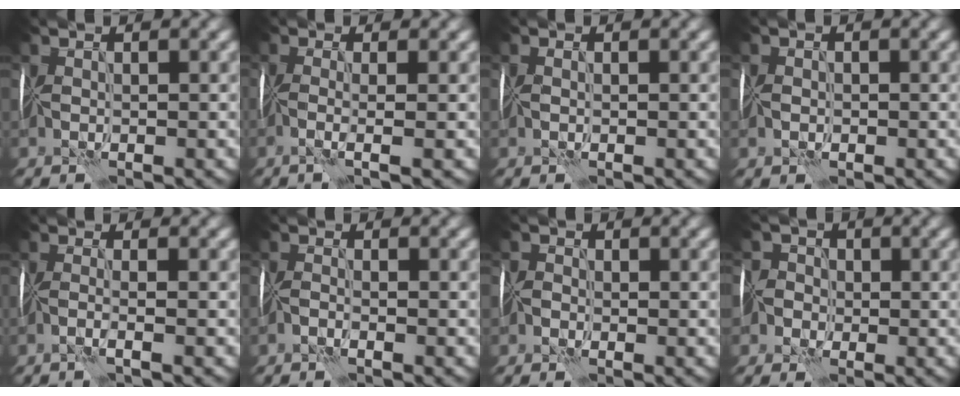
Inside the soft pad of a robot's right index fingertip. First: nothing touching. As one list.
[{"total": 2.3, "force": [-0.8, 0.2, 2.1], "torque": [-0.037, -0.006, -0.027]}, {"total": 0.6, "force": [-0.1, 0.4, 0.5], "torque": [-0.010, 0.001, -0.006]}, {"total": 1.1, "force": [-0.6, 0.8, 0.4], "torque": [-0.011, -0.005, -0.014]}, {"total": 1.5, "force": [-1.0, -0.2, 1.1], "torque": [-0.024, -0.003, -0.031]}, {"total": 1.1, "force": [-0.9, -0.2, 0.4], "torque": [-0.016, 0.001, -0.024]}, {"total": 0.8, "force": [-0.7, 0.4, 0.0], "torque": [0.005, 0.002, -0.021]}, {"total": 3.8, "force": [-1.3, 3.4, 1.0], "torque": [0.008, 0.017, -0.054]}]